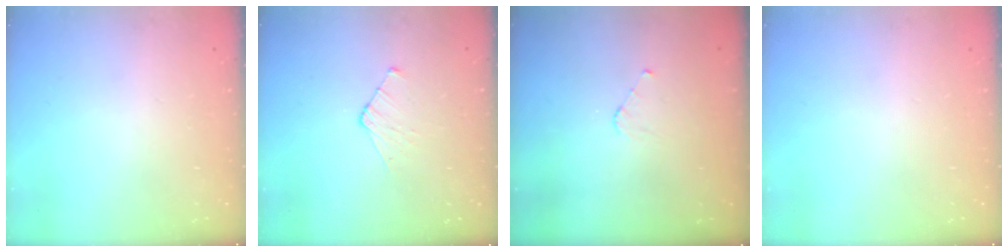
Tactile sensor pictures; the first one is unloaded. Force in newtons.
{"total": 5.2, "press": 5.2, "slide": 0.5}
{"total": 3.0, "press": 3.0, "slide": 0.2}
{"total": 0.0}